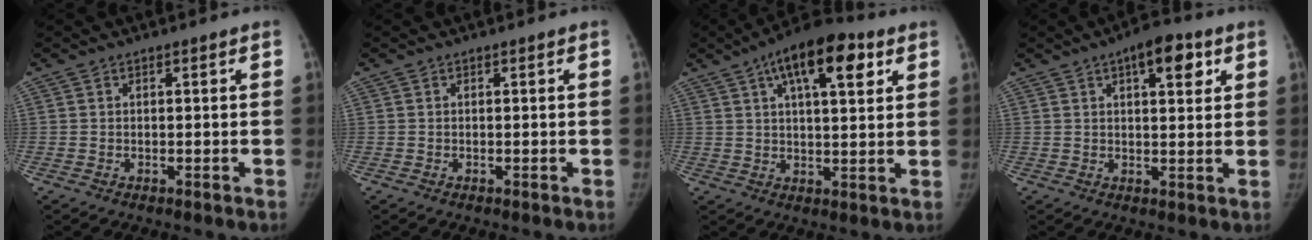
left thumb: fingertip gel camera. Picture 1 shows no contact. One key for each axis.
{"total": 0.0}
{"total": 14.2, "fx": 6.6, "fy": 5.6, "fz": 11.2, "tx": -0.149, "ty": -0.003, "tz": 0.097}
{"total": 8.2, "fx": 3.9, "fy": 3.3, "fz": 6.4, "tx": -0.067, "ty": -0.010, "tz": 0.049}